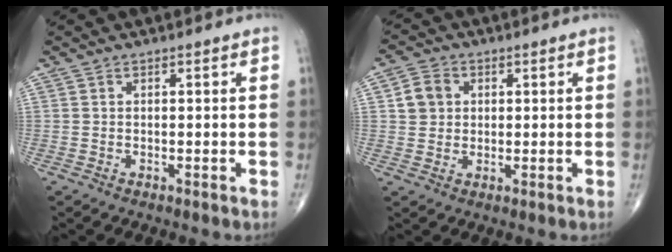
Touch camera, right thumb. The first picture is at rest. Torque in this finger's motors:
{"motor_torque": [-0.23, 0.25, 0.14, -0.08, 0.02]}